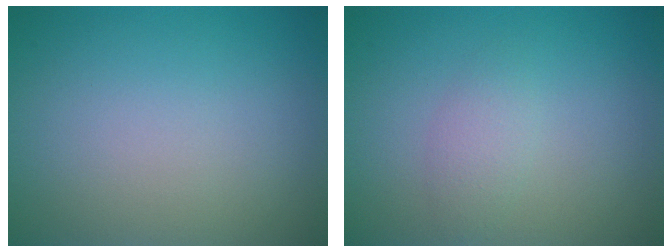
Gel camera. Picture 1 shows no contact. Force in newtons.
{"total": 1.5, "press": 1.5, "slide": 0.1}